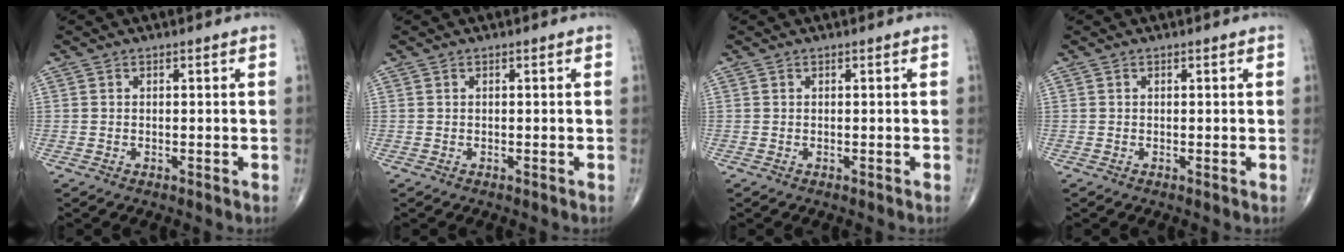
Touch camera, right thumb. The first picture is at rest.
{"total": 0.0}
{"total": 0.0}
{"total": 0.0}